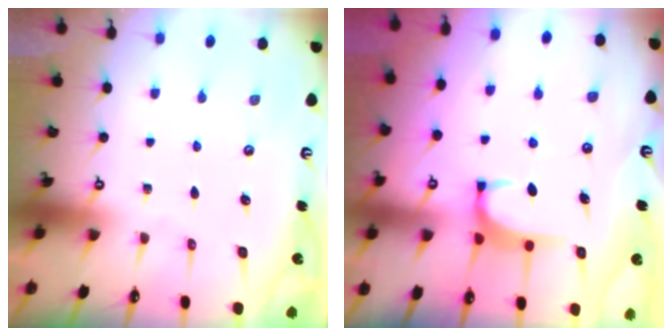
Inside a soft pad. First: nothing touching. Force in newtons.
{"total": 1.9, "press": 1.9, "slide": 0.5}